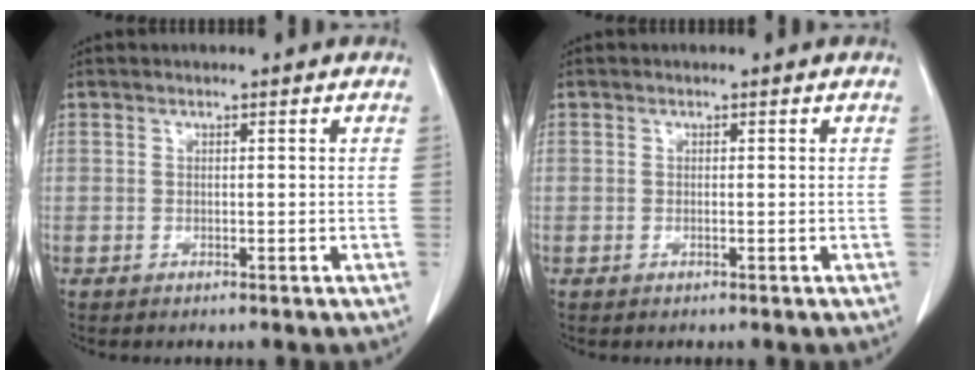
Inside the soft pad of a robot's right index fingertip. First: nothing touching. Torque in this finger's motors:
{"motor_torque": [0.09, 0.02, 0.05, 0.00]}